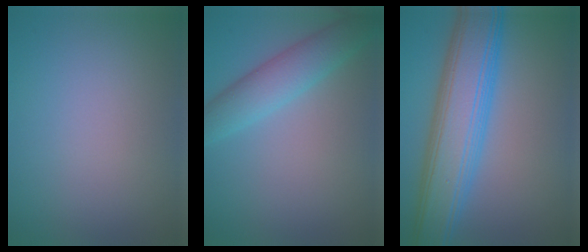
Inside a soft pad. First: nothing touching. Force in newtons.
{"total": 4.5, "press": 4.5, "slide": 0.1}
{"total": 9.5, "press": 9.5, "slide": 0.2}